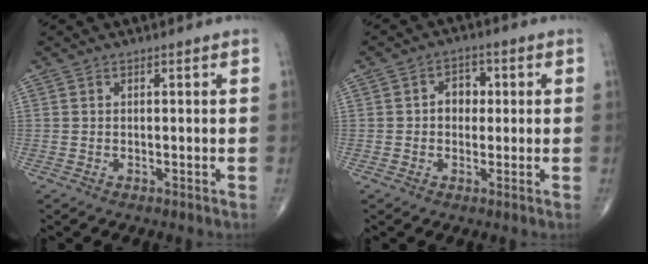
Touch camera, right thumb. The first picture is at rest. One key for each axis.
{"total": 4.3, "fx": 0.3, "fy": 3.4, "fz": 2.6, "tx": -0.015, "ty": 0.011, "tz": -0.002}